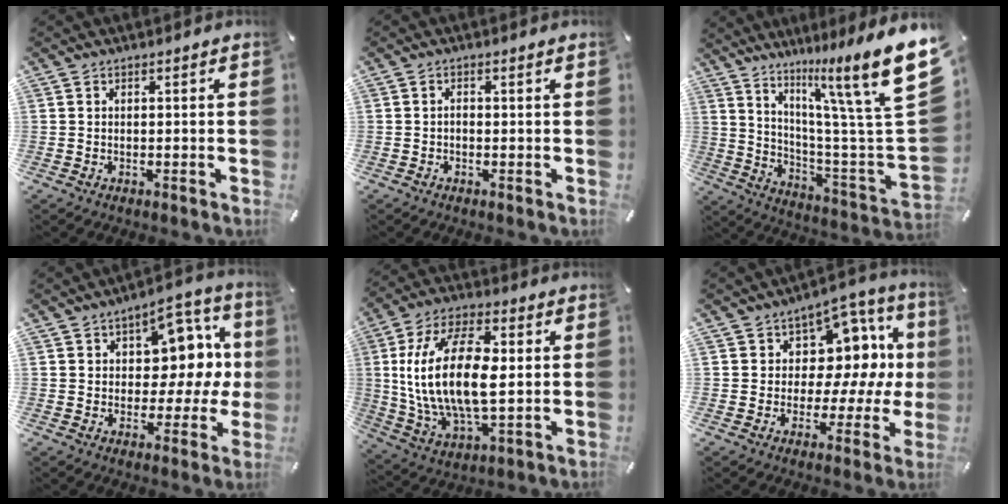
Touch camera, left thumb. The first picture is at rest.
{"total": 1.0, "force": [-0.1, 0.2, 1.0], "torque": [-0.018, -0.001, -0.003]}
{"total": 22.3, "force": [12.5, 3.6, 18.1], "torque": [-0.266, -0.095, 0.191]}
{"total": 12.1, "force": [3.5, 8.4, 7.9], "torque": [-0.090, -0.036, 0.064]}
{"total": 19.8, "force": [1.7, 10.4, 16.7], "torque": [-0.359, 0.005, 0.028]}
{"total": 11.0, "force": [2.6, 8.8, 6.0], "torque": [-0.060, -0.044, 0.049]}